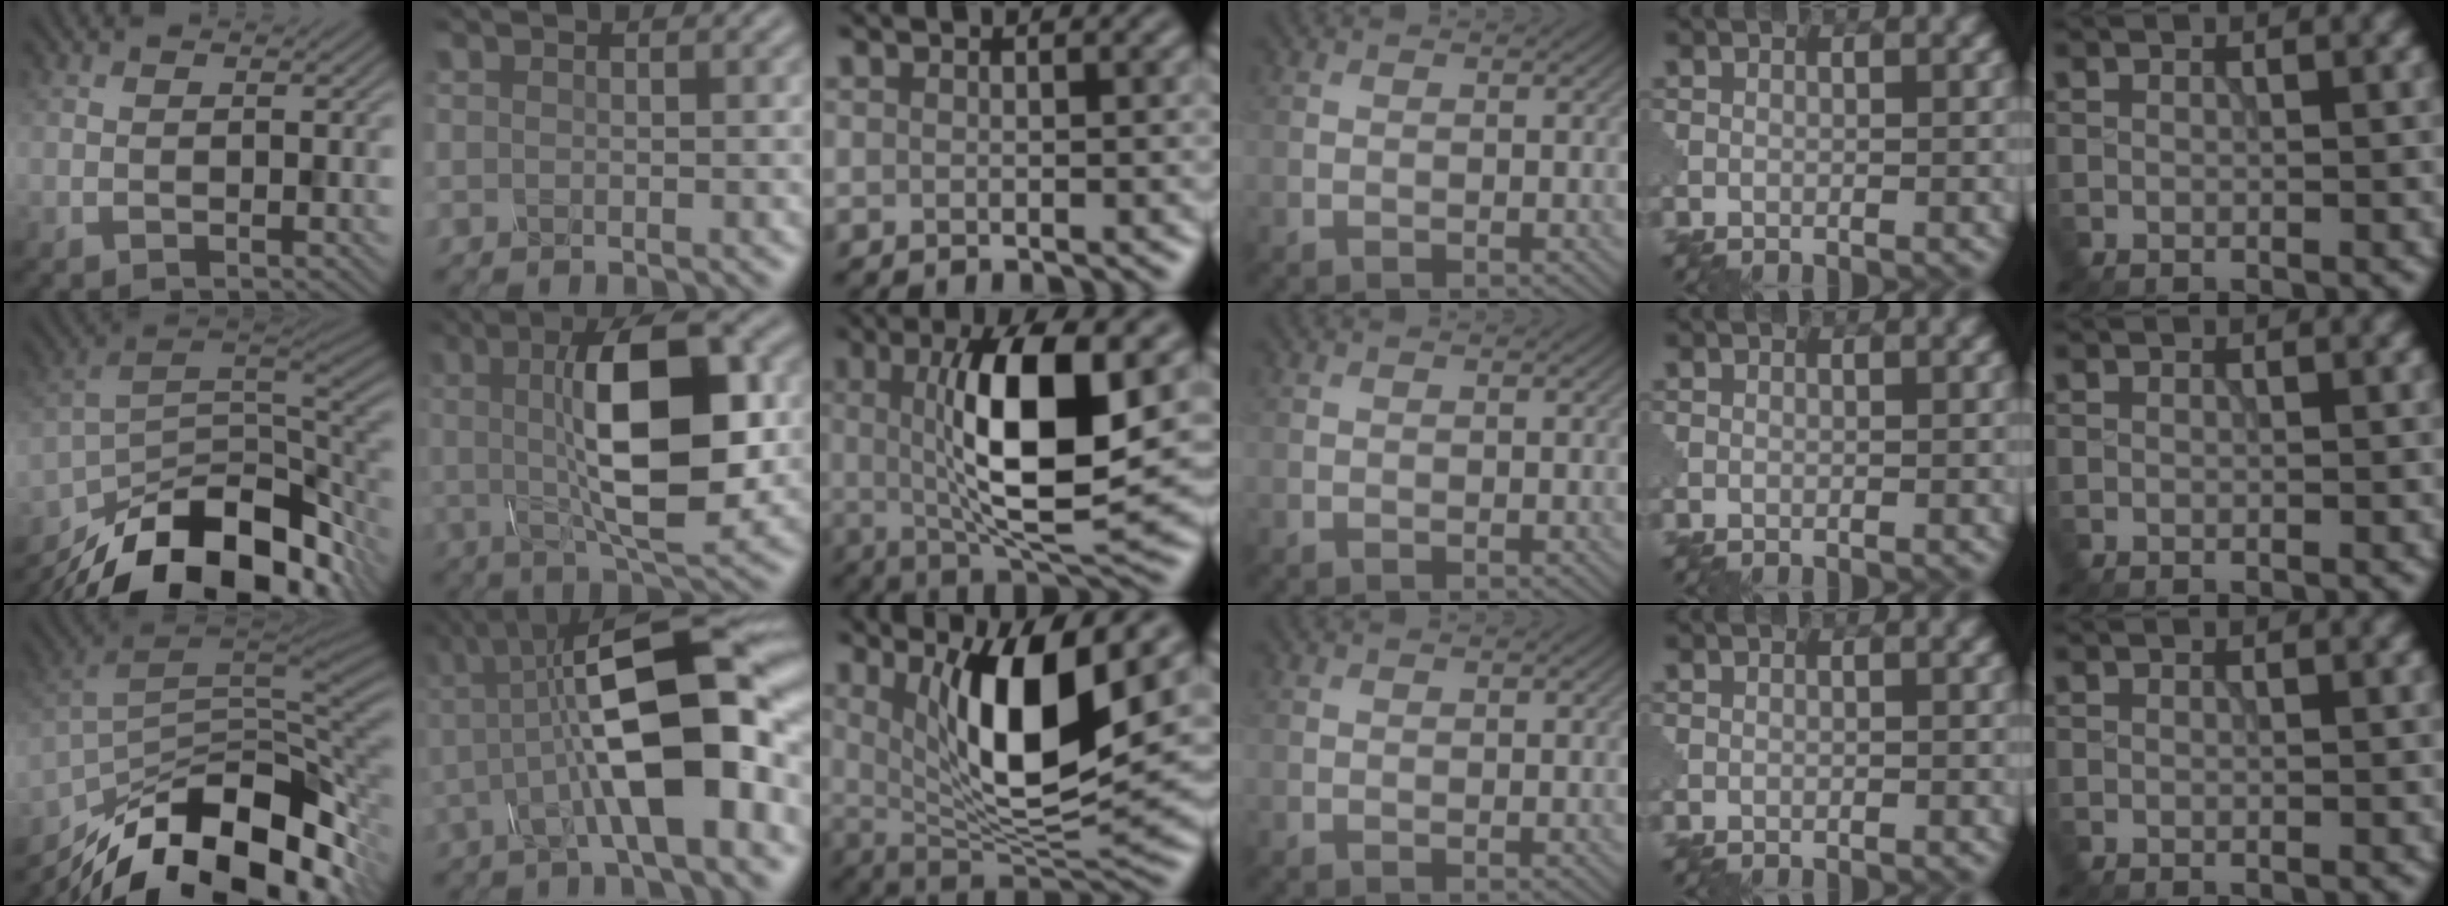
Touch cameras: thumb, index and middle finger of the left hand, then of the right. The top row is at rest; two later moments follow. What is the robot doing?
{"motion": "assemble", "object": "glue stick"}